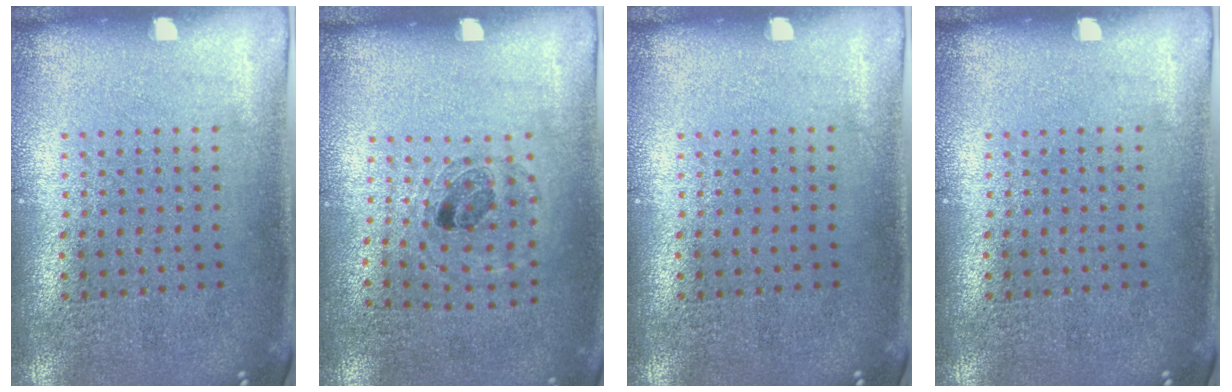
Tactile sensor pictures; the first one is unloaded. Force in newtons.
{"total": 1.0, "press": 0.9, "slide": 0.4}
{"total": 0.0}
{"total": 0.0}